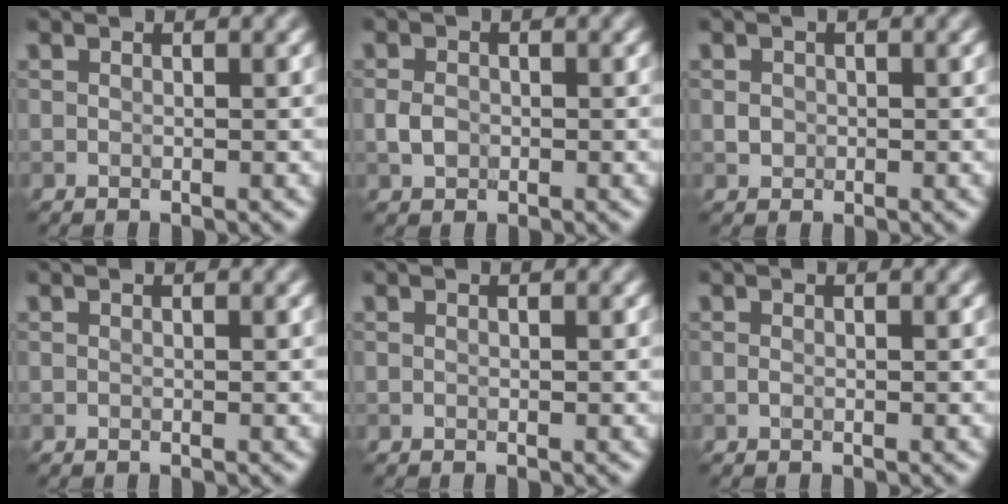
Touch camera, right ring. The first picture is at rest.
{"total": 1.6, "force": [-0.3, 1.2, 0.9], "torque": [-0.019, 0.000, -0.010]}
{"total": 0.9, "force": [-0.1, 0.9, 0.3], "torque": [-0.002, -0.003, -0.003]}
{"total": 0.0}
{"total": 0.0}
{"total": 0.0}